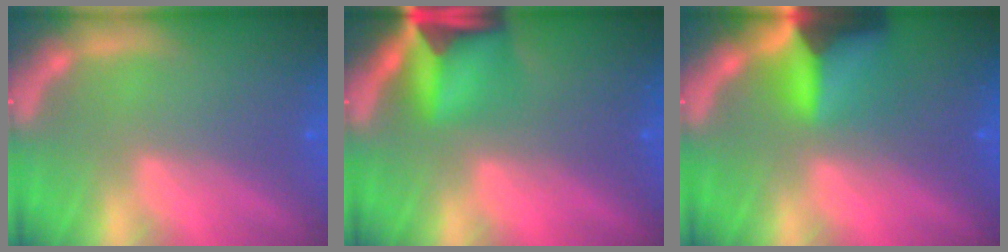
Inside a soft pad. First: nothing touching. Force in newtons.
{"total": 8.4}
{"total": 7.9}